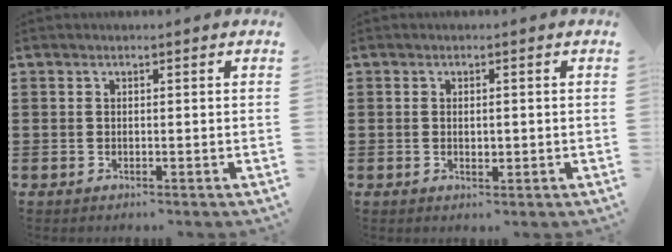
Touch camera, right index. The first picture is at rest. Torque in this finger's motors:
{"motor_torque": [-0.01, -0.02, 0.16, 0.00]}